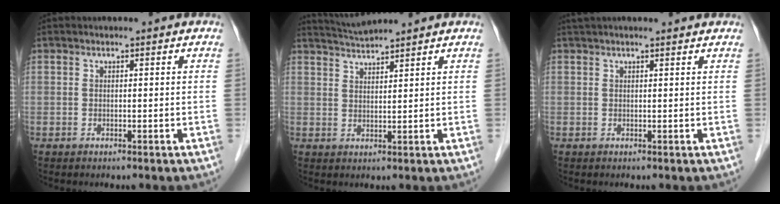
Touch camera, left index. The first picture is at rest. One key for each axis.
{"total": 4.4, "fx": 4.2, "fy": -0.9, "fz": 0.8, "tx": -0.017, "ty": 0.017, "tz": 0.081}
{"total": 6.1, "fx": 5.6, "fy": 0.8, "fz": 2.4, "tx": -0.033, "ty": 0.036, "tz": 0.071}